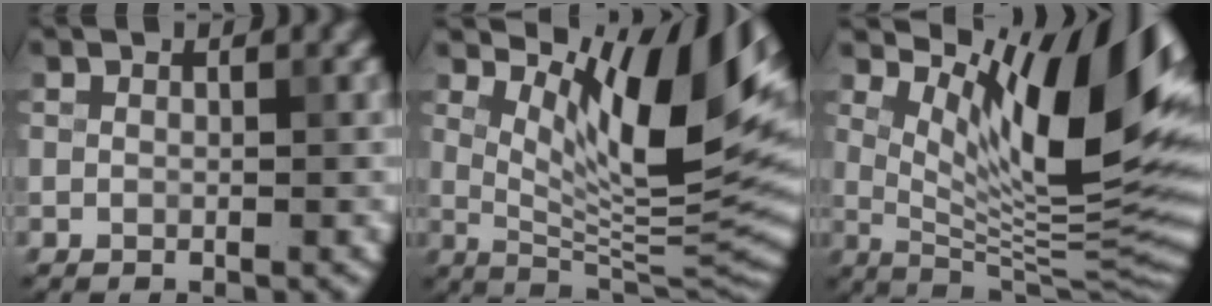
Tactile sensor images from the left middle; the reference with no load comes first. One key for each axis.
{"total": 12.4, "fx": 5.3, "fy": 4.0, "fz": 10.5, "tx": -0.155, "ty": -0.002, "tz": 0.105}
{"total": 13.7, "fx": 5.8, "fy": 4.3, "fz": 11.7, "tx": -0.173, "ty": 0.001, "tz": 0.111}